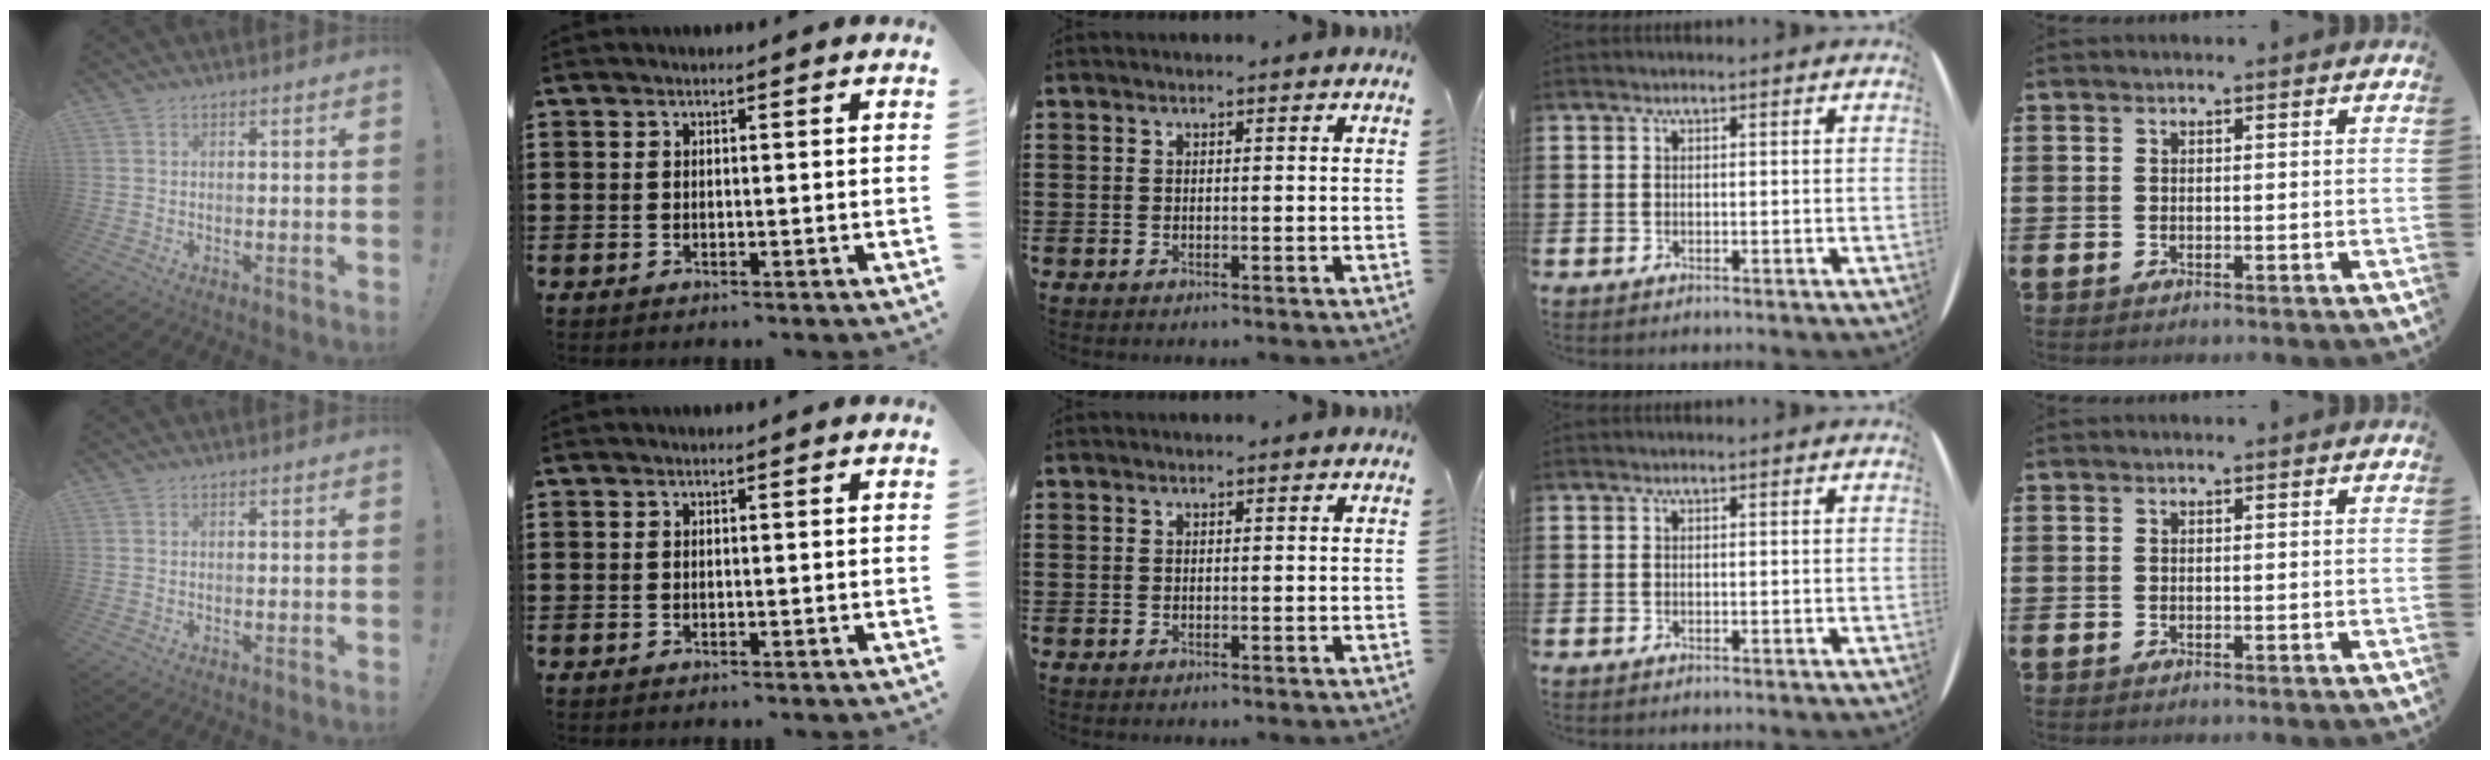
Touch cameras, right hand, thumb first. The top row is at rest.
{}